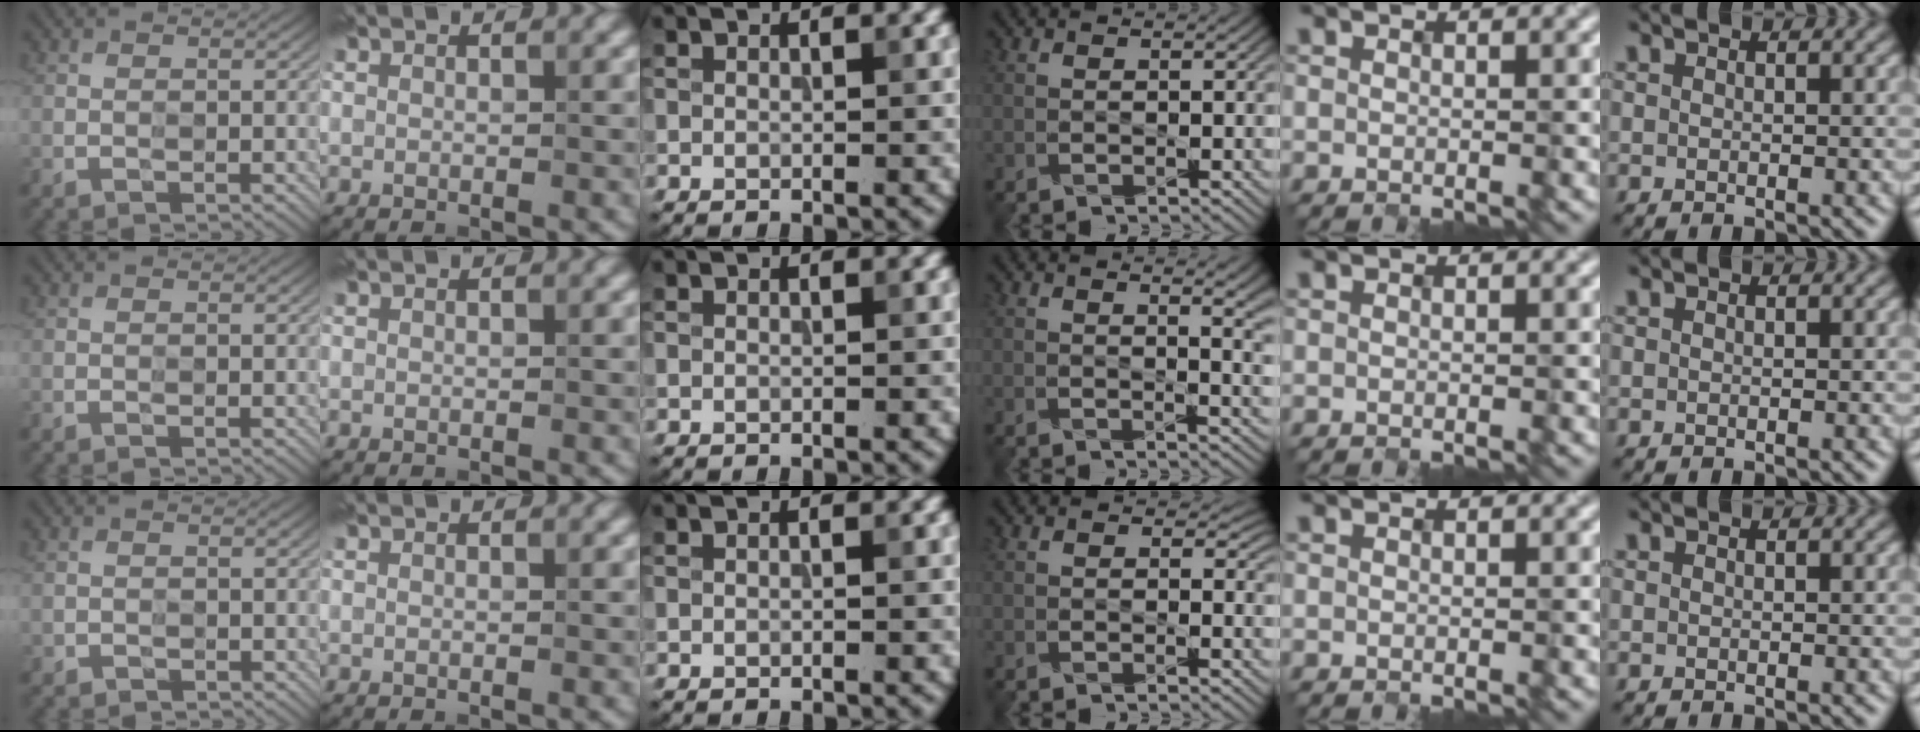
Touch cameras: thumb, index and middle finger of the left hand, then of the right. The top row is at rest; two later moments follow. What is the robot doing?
{"motion": "insert", "object": "connector and pipe"}